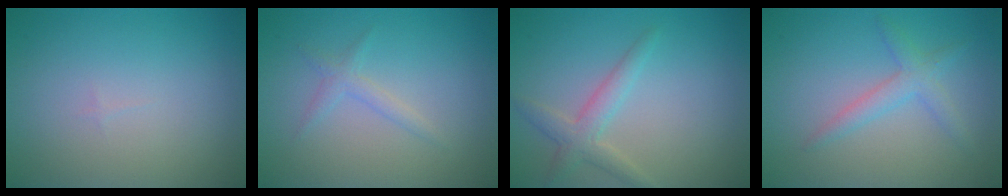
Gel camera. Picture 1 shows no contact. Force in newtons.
{"total": 1.3, "press": 1.3, "slide": 0.1}
{"total": 2.4, "press": 2.4, "slide": 0.1}
{"total": 2.3, "press": 2.3, "slide": 0.1}